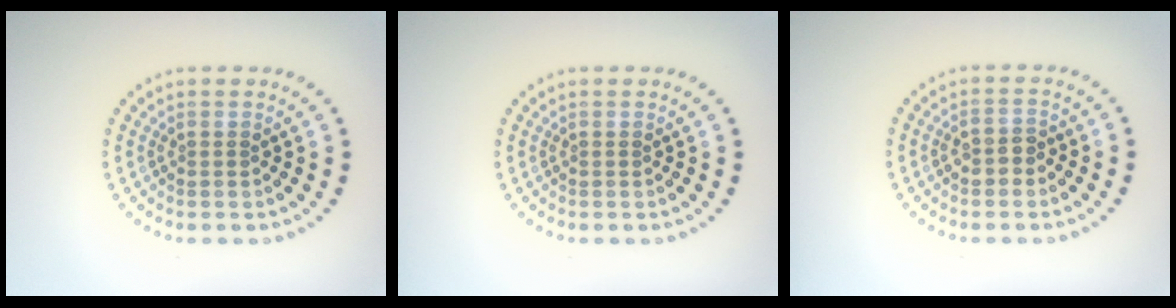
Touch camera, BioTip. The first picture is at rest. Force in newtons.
{"total": 0.0}
{"total": 1.7, "press": 1.7, "slide": 0.4}